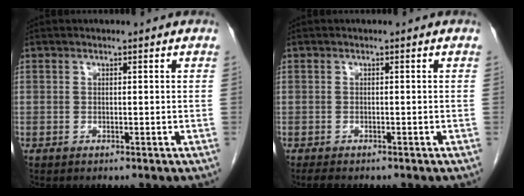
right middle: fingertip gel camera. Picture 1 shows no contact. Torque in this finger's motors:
{"motor_torque": [0.11, -0.01, -0.02, 0.00]}